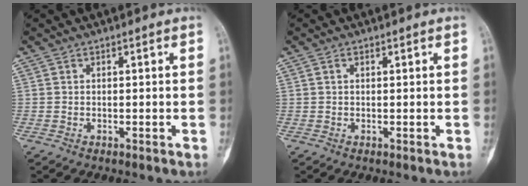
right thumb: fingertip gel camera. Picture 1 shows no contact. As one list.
[{"total": 0.7, "force": [0.3, 0.3, 0.5], "torque": [-0.012, 0.002, 0.005]}]